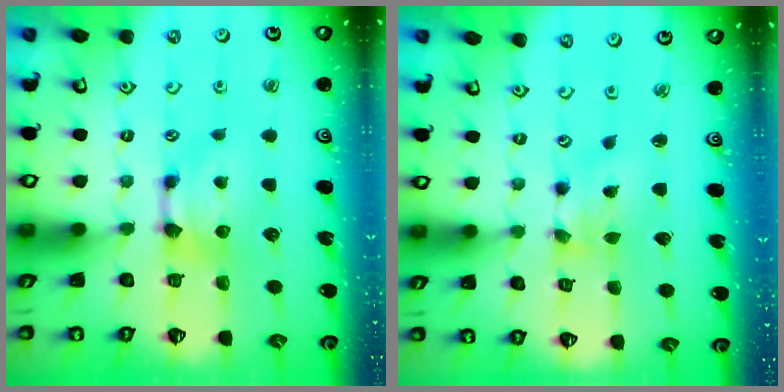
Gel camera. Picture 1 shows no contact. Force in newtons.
{"total": 1.1, "press": 0.3, "slide": 1.1}